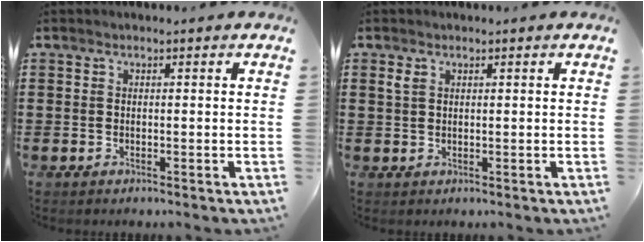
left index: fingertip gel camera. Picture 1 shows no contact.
{"total": 1.3, "force": [0.6, 0.8, 0.9], "torque": [-0.021, 0.004, 0.012]}